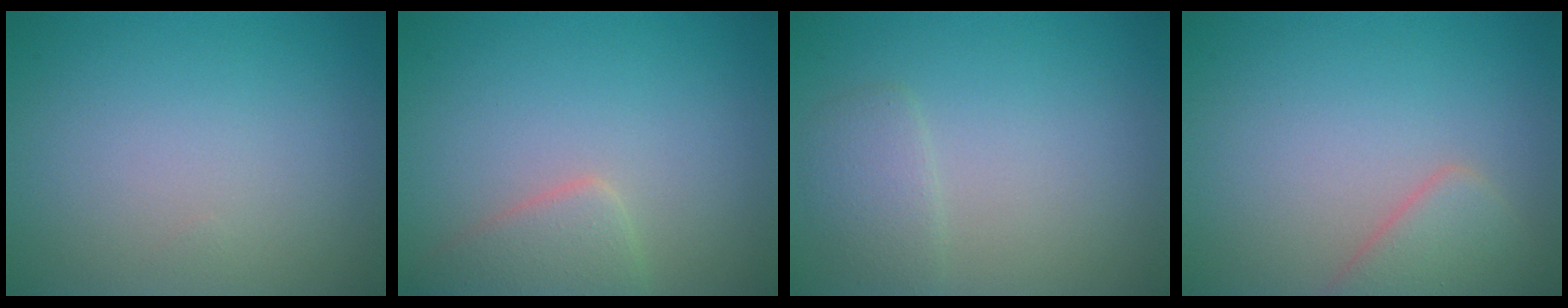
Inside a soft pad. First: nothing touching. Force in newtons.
{"total": 2.7, "press": 2.7, "slide": 0.1}
{"total": 1.8, "press": 1.8, "slide": 0.2}
{"total": 2.8, "press": 2.8, "slide": 0.3}